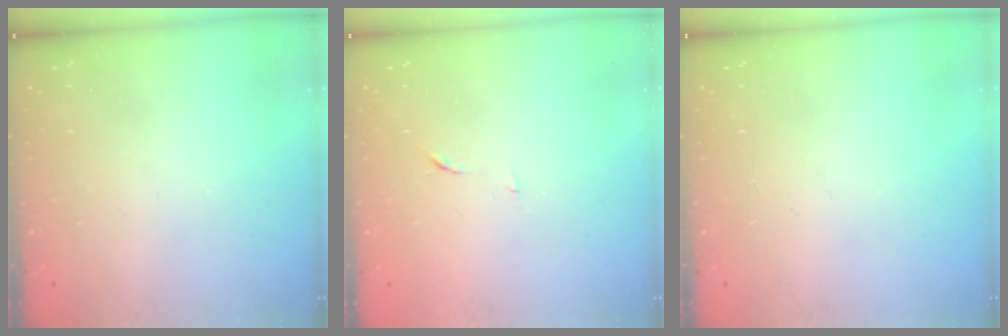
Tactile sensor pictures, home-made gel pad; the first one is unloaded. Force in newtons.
{"total": 4.5, "press": 4.3, "slide": 1.0}
{"total": 0.0}